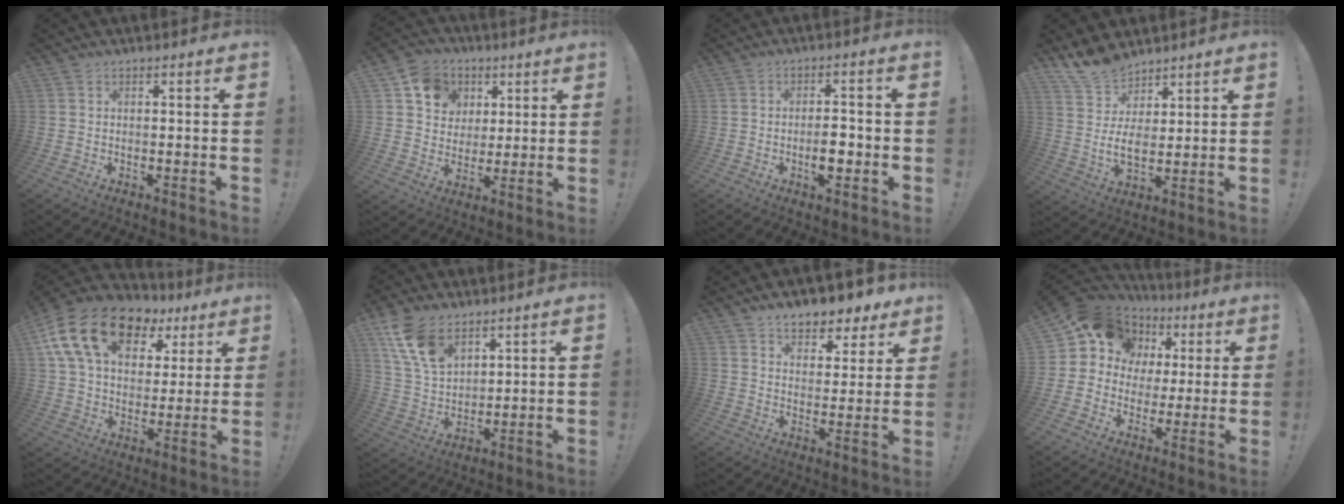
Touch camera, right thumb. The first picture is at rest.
{"total": 11.8, "force": [4.7, 10.2, 3.7], "torque": [-0.051, -0.017, 0.094]}
{"total": 5.6, "force": [-1.6, 2.8, 4.6], "torque": [-0.066, 0.005, -0.029]}
{"total": 10.3, "force": [7.1, 5.5, 5.1], "torque": [-0.091, -0.048, 0.140]}
{"total": 20.4, "force": [10.1, 12.5, 12.6], "torque": [-0.209, -0.037, 0.185]}
{"total": 13.2, "force": [8.1, 7.6, 7.2], "torque": [-0.148, -0.032, 0.159]}
{"total": 7.9, "force": [6.5, 3.8, 2.3], "torque": [-0.025, -0.054, 0.119]}
{"total": 12.7, "force": [5.5, 10.6, 4.3], "torque": [-0.062, -0.030, 0.114]}